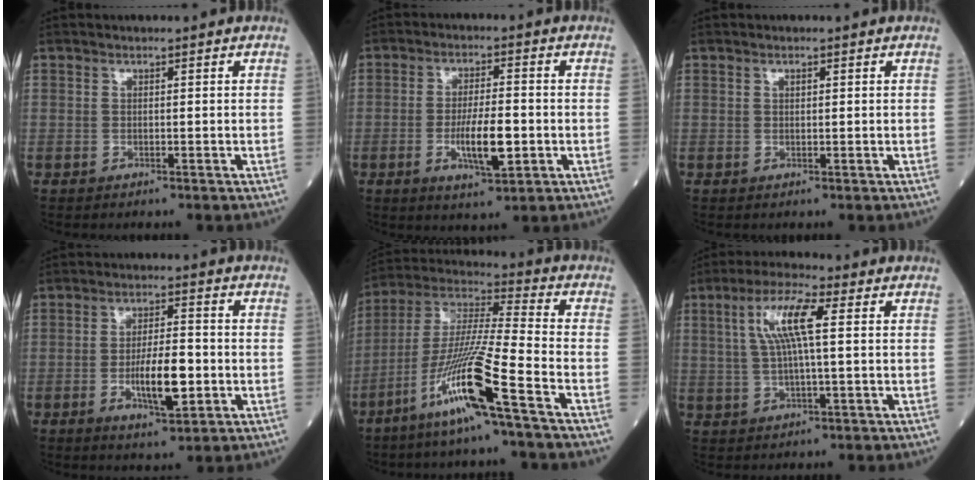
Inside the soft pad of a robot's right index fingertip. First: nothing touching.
{"total": 7.6, "force": [-1.8, 1.6, 7.2], "torque": [-0.129, -0.007, -0.028]}
{"total": 0.6, "force": [0.3, 0.3, 0.5], "torque": [-0.009, -0.001, 0.006]}
{"total": 8.0, "force": [-1.9, 2.0, 7.4], "torque": [-0.133, -0.002, -0.029]}
{"total": 15.2, "force": [-7.8, -1.0, 13.1], "torque": [-0.269, -0.024, -0.153]}
{"total": 8.1, "force": [2.0, 0.9, 7.8], "torque": [-0.156, 0.013, 0.037]}